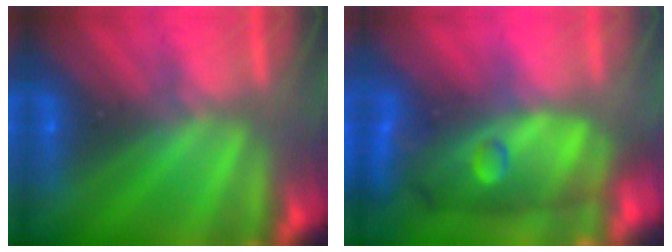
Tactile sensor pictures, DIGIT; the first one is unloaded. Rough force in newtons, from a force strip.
{"total": 11.1}